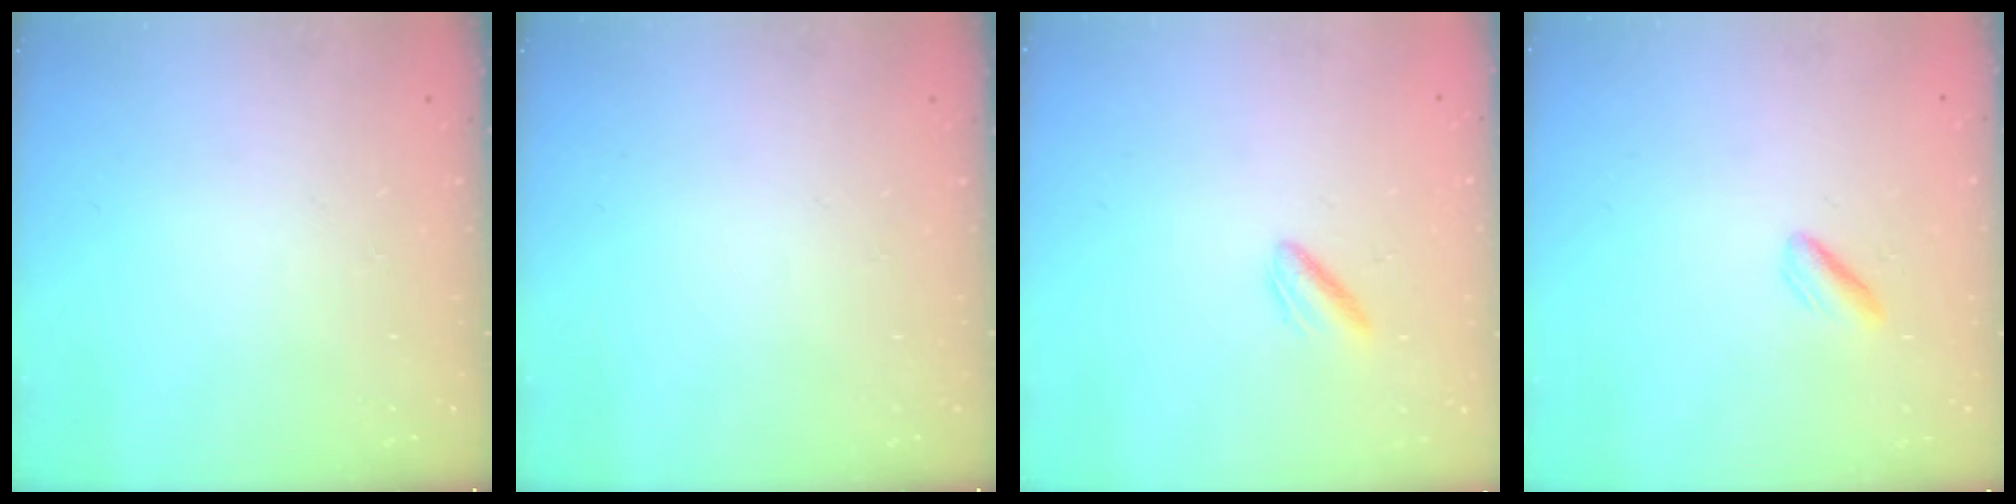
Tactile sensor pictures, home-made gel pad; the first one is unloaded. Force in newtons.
{"total": 0.0}
{"total": 2.3, "press": 2.1, "slide": 1.0}
{"total": 2.2, "press": 2.1, "slide": 0.6}